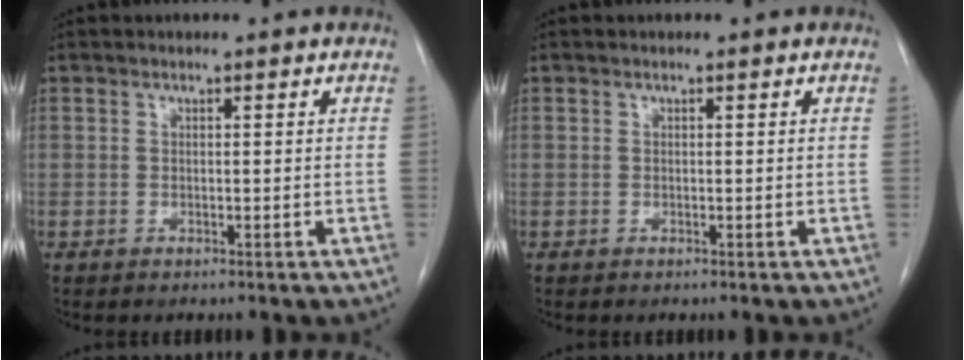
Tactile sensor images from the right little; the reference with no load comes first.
{"total": 0.0}